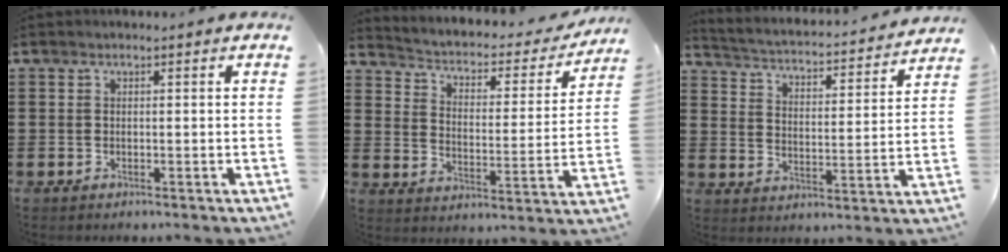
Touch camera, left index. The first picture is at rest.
{"total": 2.0, "force": [1.4, 1.0, 1.0], "torque": [-0.033, -0.021, 0.011]}
{"total": 2.2, "force": [2.2, -0.1, 0.2], "torque": [-0.025, -0.029, 0.025]}